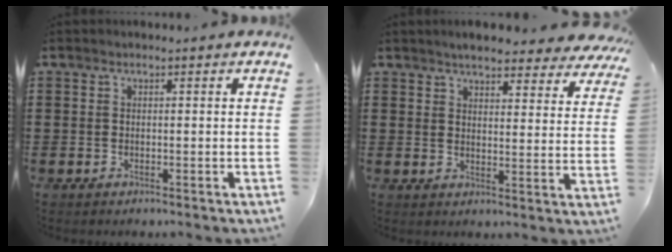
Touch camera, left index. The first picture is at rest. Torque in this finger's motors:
{"motor_torque": [2.14, 0.00, 0.26, -0.03]}